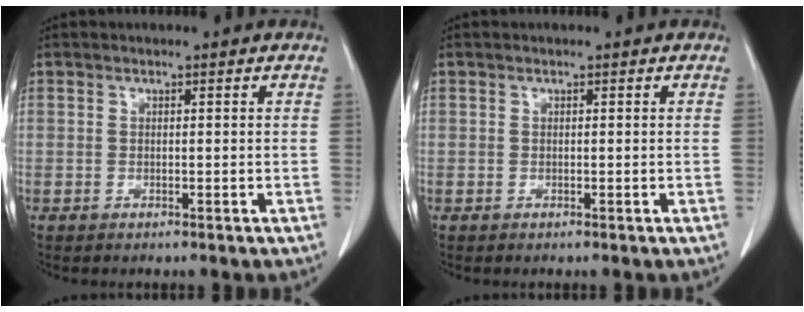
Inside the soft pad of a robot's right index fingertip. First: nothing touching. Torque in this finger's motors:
{"motor_torque": [0.00, 0.00, 0.00, 0.00]}